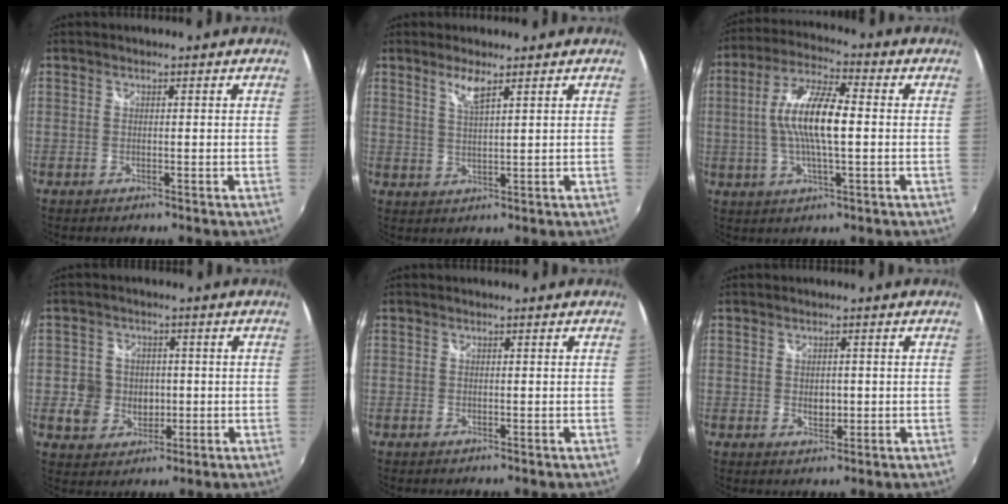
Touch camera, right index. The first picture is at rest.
{"total": 3.5, "force": [2.4, 0.3, 2.5], "torque": [-0.048, -0.002, 0.045]}
{"total": 11.7, "force": [0.0, 2.8, 11.3], "torque": [-0.222, 0.009, -0.003]}
{"total": 6.6, "force": [-0.5, 6.3, 2.0], "torque": [-0.057, 0.013, -0.004]}
{"total": 0.0}
{"total": 2.5, "force": [-0.1, 1.8, 1.7], "torque": [-0.026, -0.002, -0.001]}